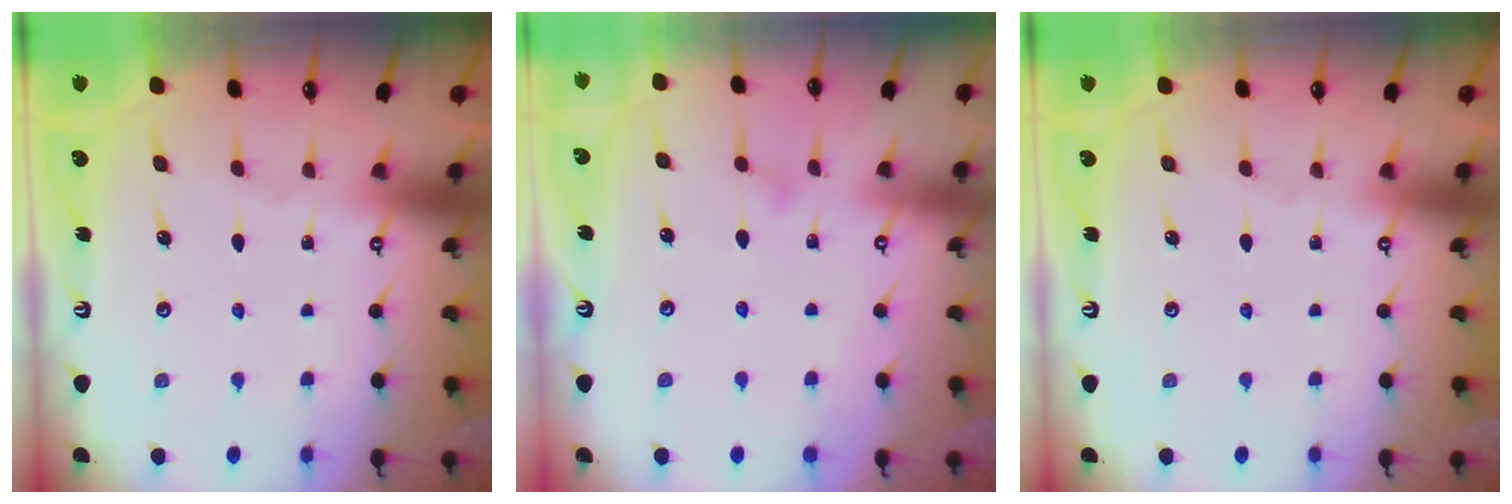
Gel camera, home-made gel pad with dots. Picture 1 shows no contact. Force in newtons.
{"total": 4.7, "press": 4.7, "slide": 0.3}
{"total": 0.0}